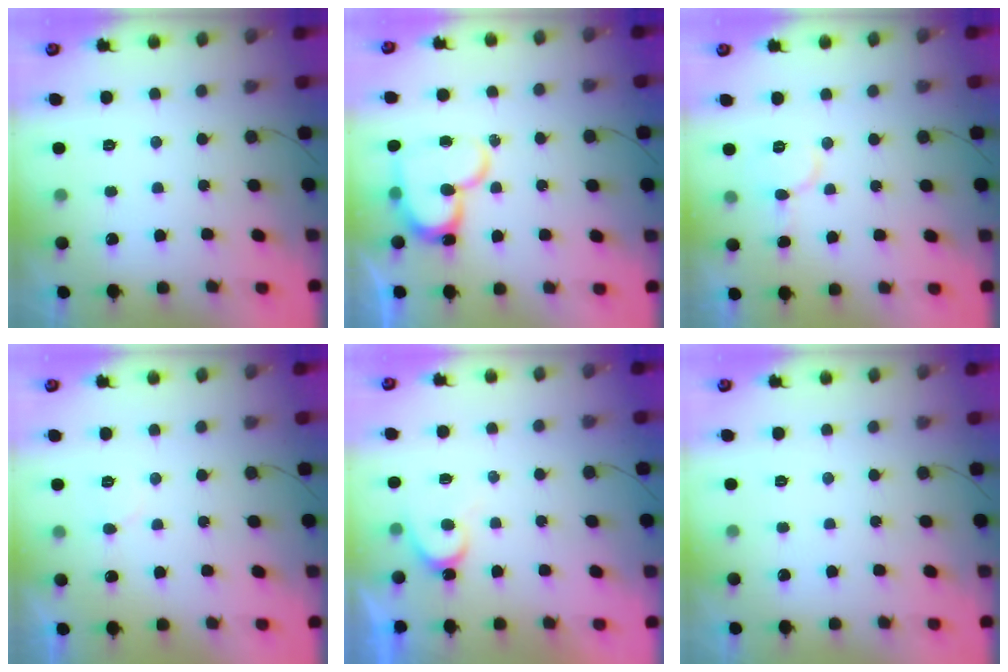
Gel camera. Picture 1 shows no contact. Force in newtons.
{"total": 16.2, "press": 16.1, "slide": 1.4}
{"total": 6.9, "press": 6.9, "slide": 0.3}
{"total": 4.6, "press": 4.6, "slide": 0.3}
{"total": 5.3, "press": 5.3, "slide": 0.5}
{"total": 0.0}